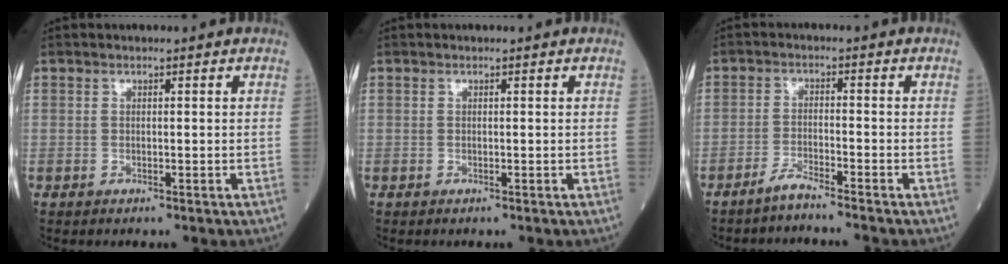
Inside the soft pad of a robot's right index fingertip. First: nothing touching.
{"total": 0.0}
{"total": 2.9, "force": [-2.7, -0.5, 0.8], "torque": [-0.021, -0.010, -0.055]}